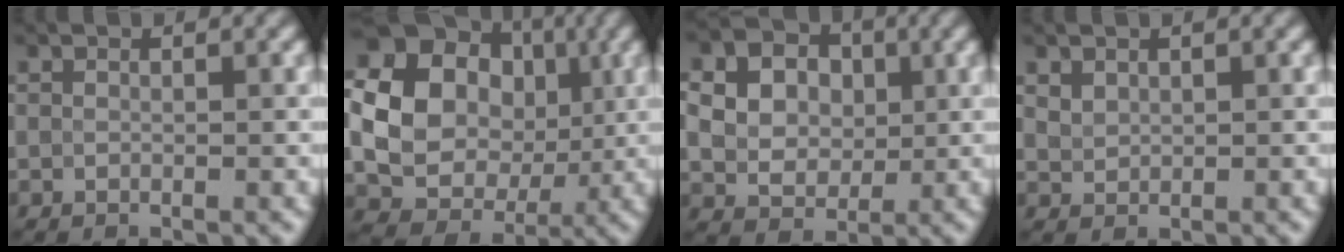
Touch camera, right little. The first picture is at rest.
{"total": 18.4, "force": [2.3, 16.7, 7.4], "torque": [-0.166, 0.016, 0.006]}
{"total": 9.8, "force": [2.7, 8.2, 4.7], "torque": [-0.110, 0.032, 0.047]}
{"total": 1.2, "force": [0.7, 0.8, 0.5], "torque": [-0.006, 0.000, 0.016]}